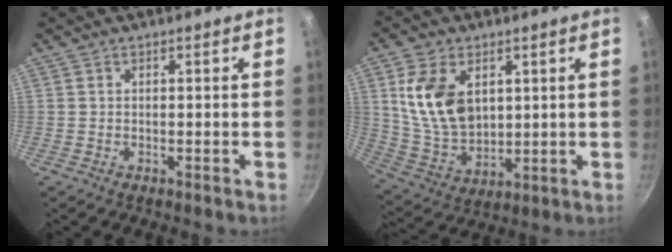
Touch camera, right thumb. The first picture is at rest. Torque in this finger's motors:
{"motor_torque": [-1.04, 1.45, 1.34, 0.44, 0.13]}